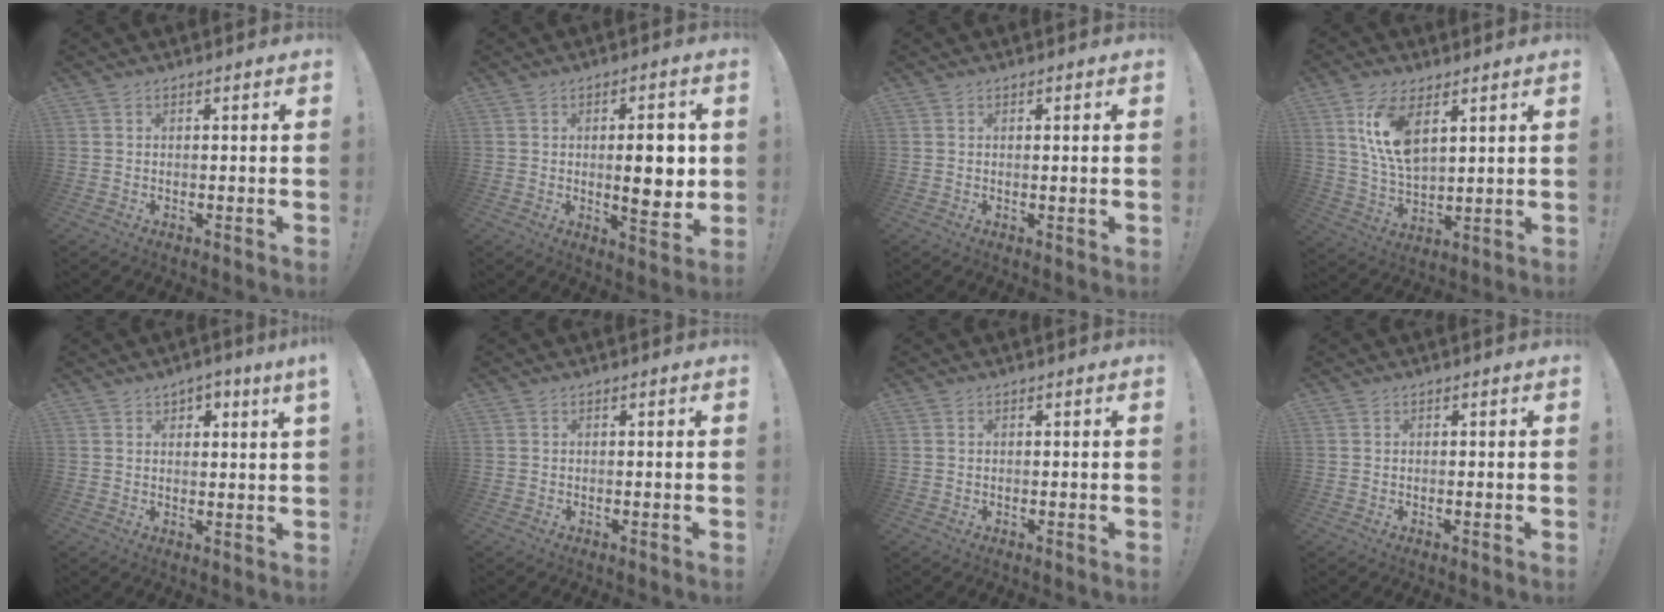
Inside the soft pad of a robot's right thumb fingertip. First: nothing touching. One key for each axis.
{"total": 9.8, "fx": 0.1, "fy": 3.2, "fz": 9.2, "tx": -0.111, "ty": -0.008, "tz": -0.004}
{"total": 0.8, "fx": 0.1, "fy": -0.2, "fz": 0.8, "tx": -0.003, "ty": -0.005, "tz": -0.001}
{"total": 11.9, "fx": 5.7, "fy": 5.8, "fz": 8.7, "tx": -0.172, "ty": -0.028, "tz": 0.102}
{"total": 2.7, "fx": 1.8, "fy": 0.4, "fz": 1.9, "tx": -0.026, "ty": -0.004, "tz": 0.027}
{"total": 0.0}
{"total": 0.0}
{"total": 0.0}